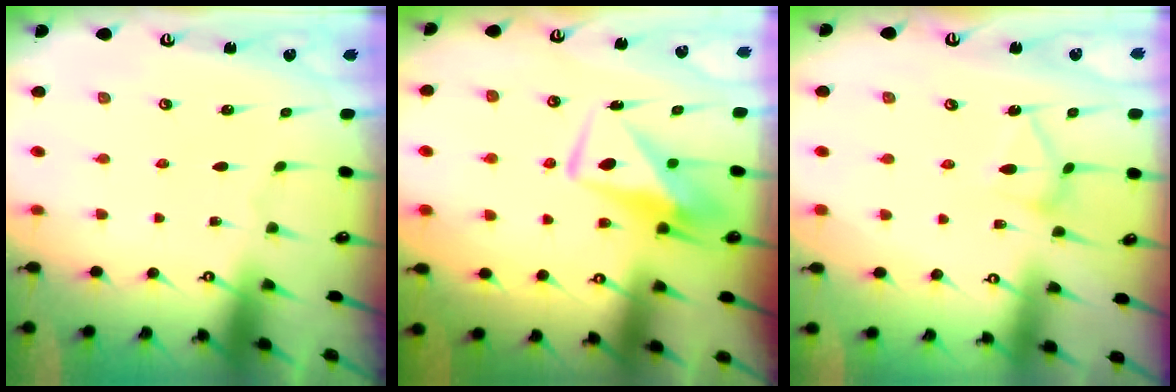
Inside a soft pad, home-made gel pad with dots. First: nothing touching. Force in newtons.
{"total": 8.8, "press": 8.8, "slide": 0.9}
{"total": 11.2, "press": 11.2, "slide": 0.4}